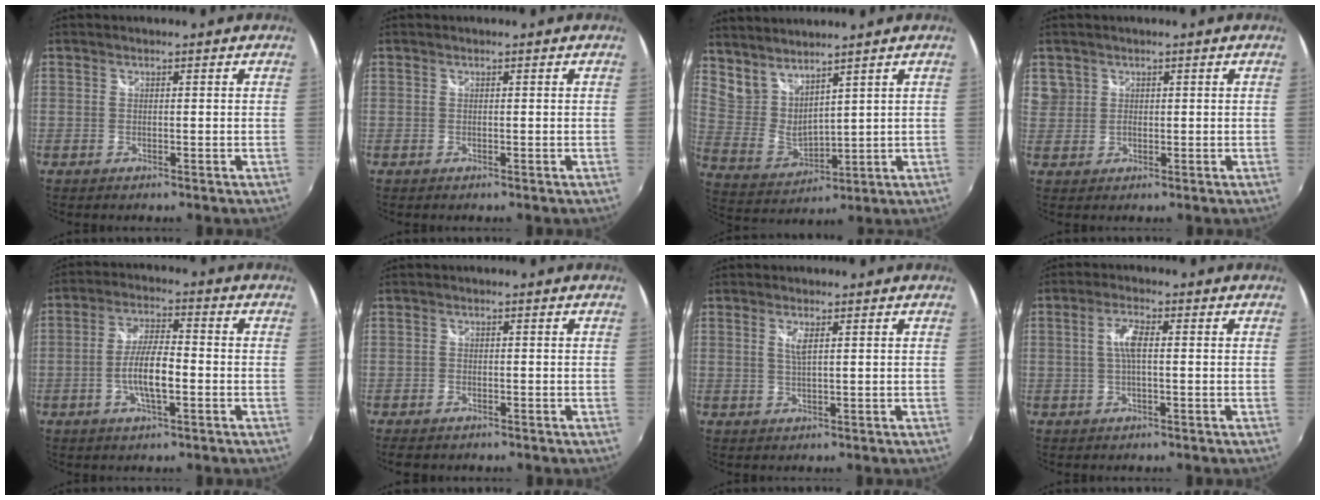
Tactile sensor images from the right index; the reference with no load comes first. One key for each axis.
{"total": 0.0}
{"total": 10.0, "fx": 7.9, "fy": 3.6, "fz": 4.9, "tx": -0.096, "ty": -0.009, "tz": 0.168}
{"total": 4.5, "fx": 1.3, "fy": 4.2, "fz": 0.8, "tx": -0.010, "ty": 0.008, "tz": 0.026}
{"total": 7.7, "fx": -2.1, "fy": 2.0, "fz": 7.2, "tx": -0.141, "ty": 0.003, "tz": -0.039}
{"total": 2.7, "fx": -2.0, "fy": 1.5, "fz": 1.0, "tx": -0.028, "ty": -0.007, "tz": -0.034}
{"total": 2.1, "fx": 0.8, "fy": 0.3, "fz": 2.0, "tx": -0.037, "ty": -0.002, "tz": 0.014}
{"total": 3.9, "fx": 0.2, "fy": 0.9, "fz": 3.8, "tx": -0.075, "ty": 0.006, "tz": 0.004}